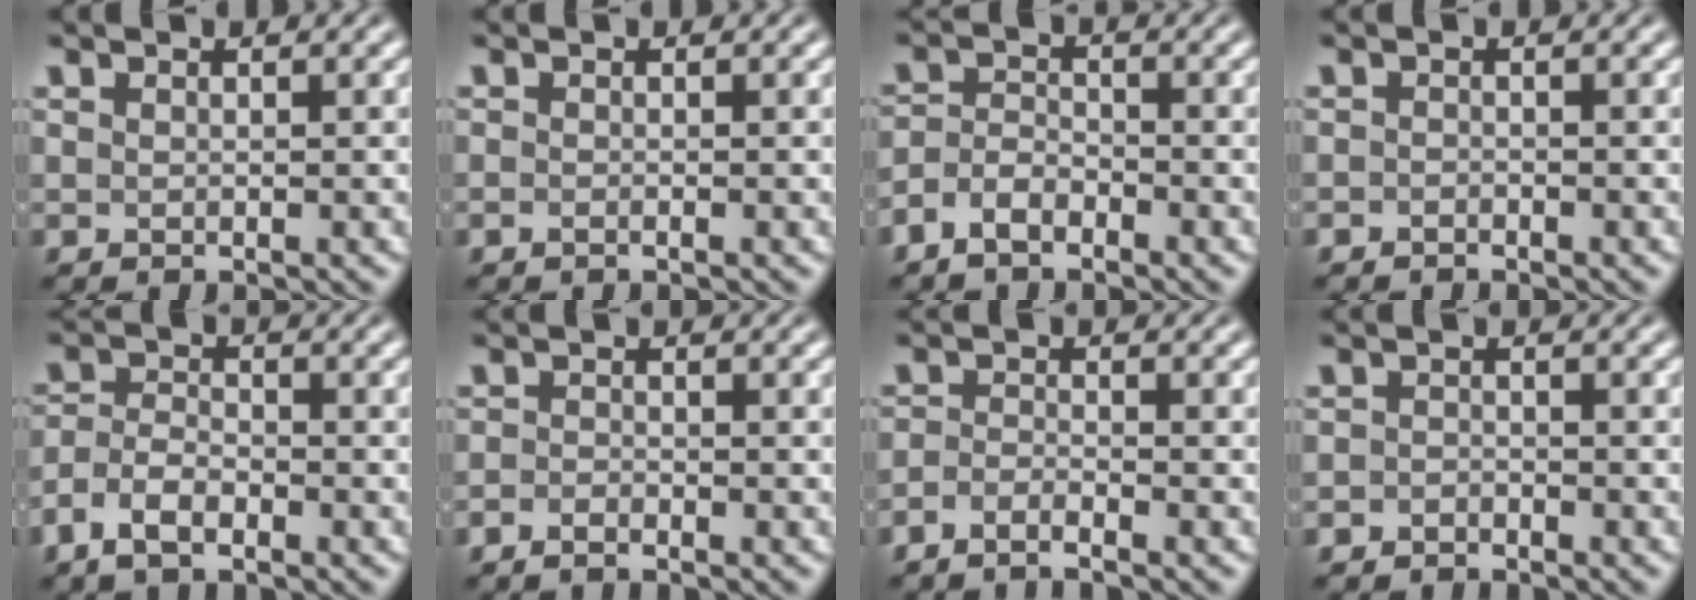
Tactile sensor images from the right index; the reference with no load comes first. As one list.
[{"total": 0.7, "force": [-0.6, -0.3, 0.1], "torque": [0.000, -0.003, -0.010]}, {"total": 3.5, "force": [-2.5, 2.0, 1.3], "torque": [-0.023, -0.012, -0.041]}, {"total": 1.2, "force": [-1.1, -0.2, -0.4], "torque": [0.008, -0.012, -0.013]}, {"total": 3.6, "force": [-2.2, 2.1, 1.8], "torque": [-0.044, -0.016, -0.033]}, {"total": 1.3, "force": [-1.3, -0.1, 0.0], "torque": [0.001, -0.010, -0.022]}, {"total": 2.2, "force": [-2.1, -0.1, 0.5], "torque": [-0.009, -0.011, -0.037]}, {"total": 1.8, "force": [-1.7, 0.3, -0.5], "torque": [0.009, -0.015, -0.024]}]